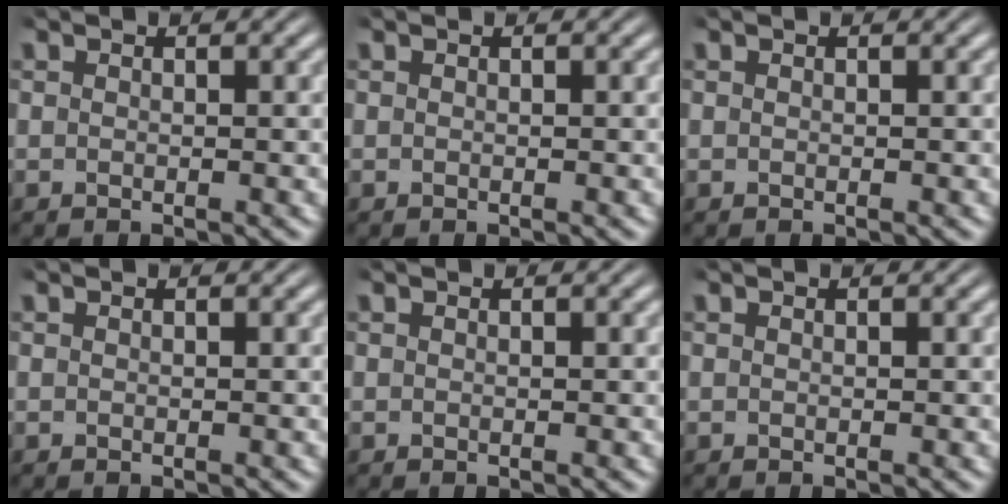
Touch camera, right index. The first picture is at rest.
{"total": 0.0}
{"total": 0.0}
{"total": 0.0}
{"total": 0.0}
{"total": 0.0}